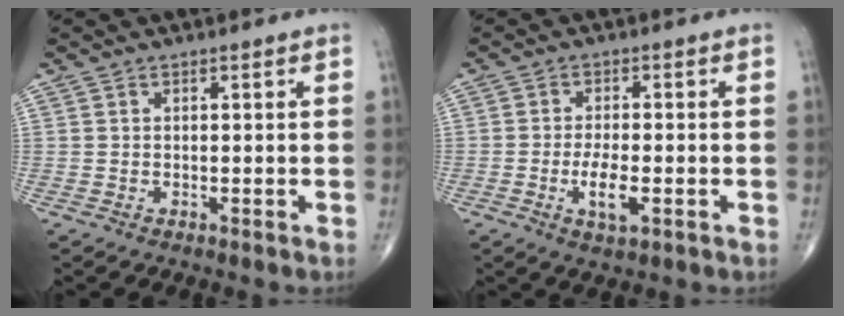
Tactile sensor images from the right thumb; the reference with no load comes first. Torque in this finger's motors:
{"motor_torque": [3.75, 1.23, 1.42, -1.35, 0.53]}